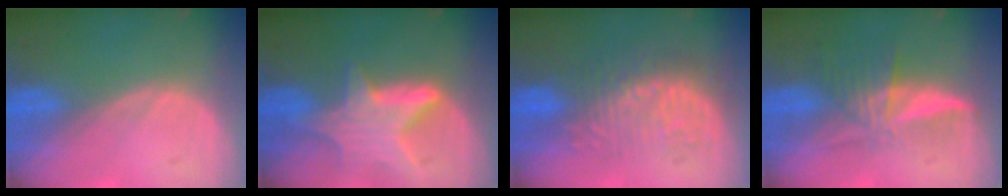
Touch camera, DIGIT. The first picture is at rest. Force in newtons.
{"total": 7.0, "press": 6.7, "slide": 2.0}
{"total": 8.9, "press": 8.7, "slide": 2.0}
{"total": 5.9, "press": 5.4, "slide": 2.4}